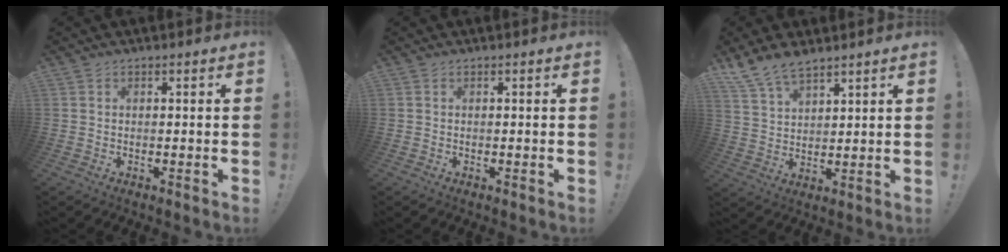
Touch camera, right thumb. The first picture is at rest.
{"total": 0.0}
{"total": 8.7, "force": [7.3, 3.2, 3.4], "torque": [-0.070, -0.044, 0.143]}